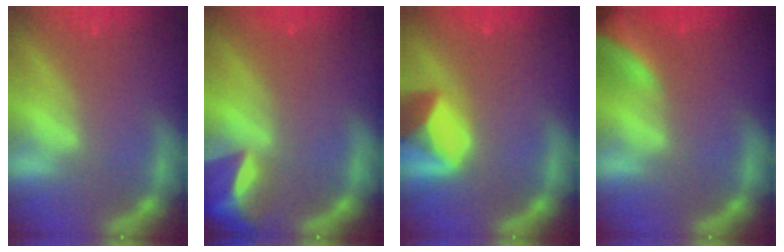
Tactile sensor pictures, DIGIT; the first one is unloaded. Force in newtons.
{"total": 6.0}
{"total": 5.9}
{"total": 8.4}